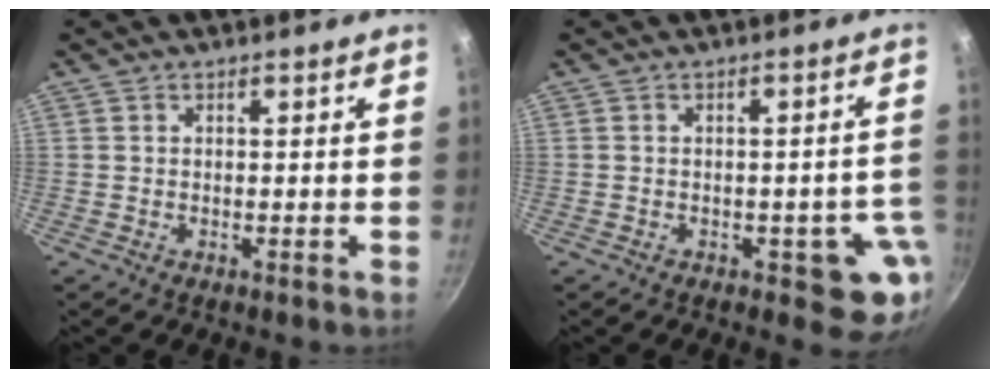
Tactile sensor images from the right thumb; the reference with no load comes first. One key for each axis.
{"total": 7.9, "fx": -2.1, "fy": 4.6, "fz": 6.0, "tx": -0.010, "ty": 0.022, "tz": -0.022}